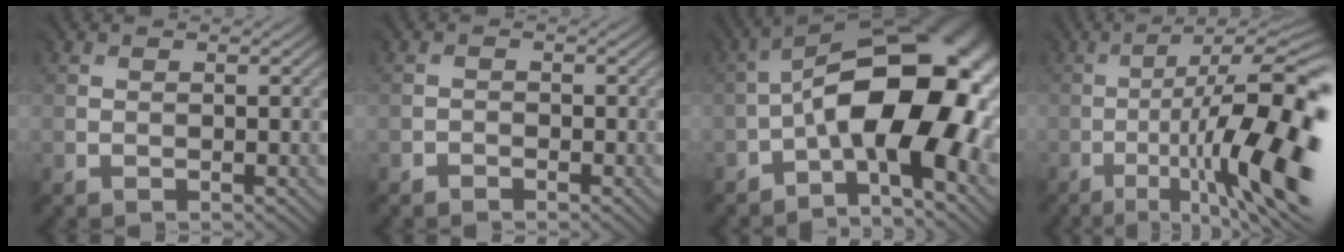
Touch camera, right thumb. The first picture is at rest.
{"total": 1.0, "force": [-0.8, 0.3, -0.5], "torque": [0.010, 0.000, -0.016]}
{"total": 16.3, "force": [-2.7, 6.8, 14.5], "torque": [-0.233, 0.013, -0.047]}
{"total": 16.5, "force": [-5.0, 4.2, 15.2], "torque": [-0.233, -0.016, -0.066]}